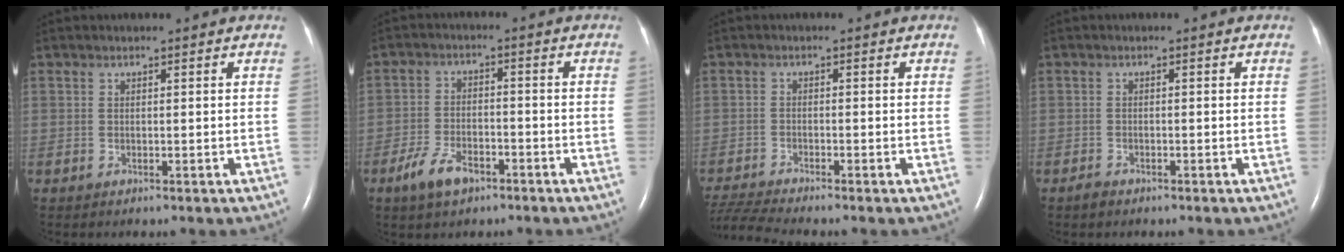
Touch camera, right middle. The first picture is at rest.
{"total": 6.0, "force": [-3.9, 2.8, 3.7], "torque": [-0.082, -0.001, -0.068]}
{"total": 5.4, "force": [-5.0, -1.4, 1.3], "torque": [-0.032, -0.014, -0.098]}
{"total": 1.5, "force": [-1.4, 0.6, 0.2], "torque": [-0.007, 0.000, -0.025]}